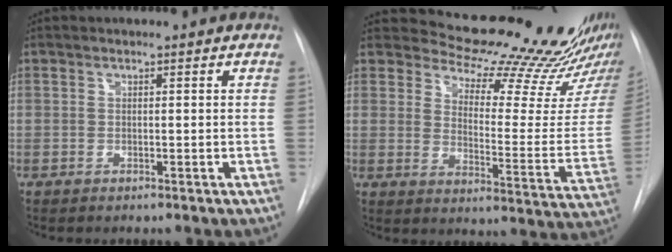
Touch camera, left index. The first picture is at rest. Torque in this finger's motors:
{"motor_torque": [1.02, -1.12, 0.19, -0.04]}